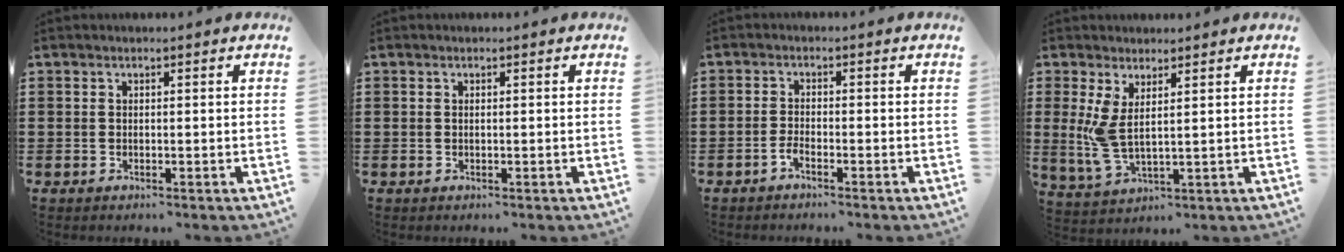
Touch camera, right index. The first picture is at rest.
{"total": 0.0}
{"total": 1.8, "force": [-1.4, 0.2, 1.1], "torque": [-0.022, -0.003, -0.026]}
{"total": 5.3, "force": [2.1, 1.2, 4.7], "torque": [-0.125, -0.015, 0.034]}